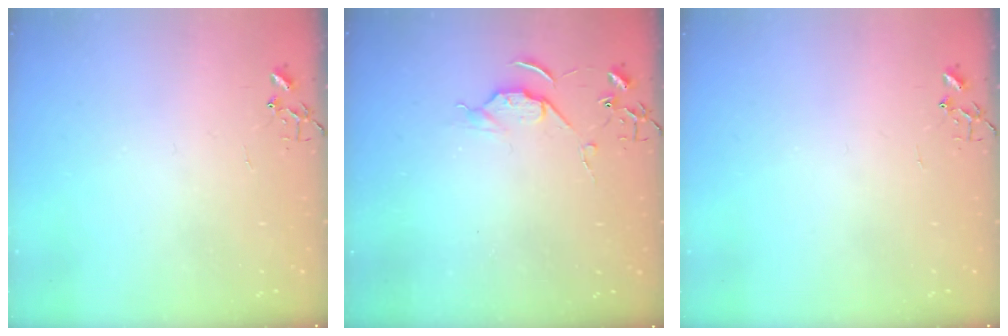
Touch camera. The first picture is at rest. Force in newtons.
{"total": 5.2, "press": 5.2, "slide": 0.7}
{"total": 0.0}